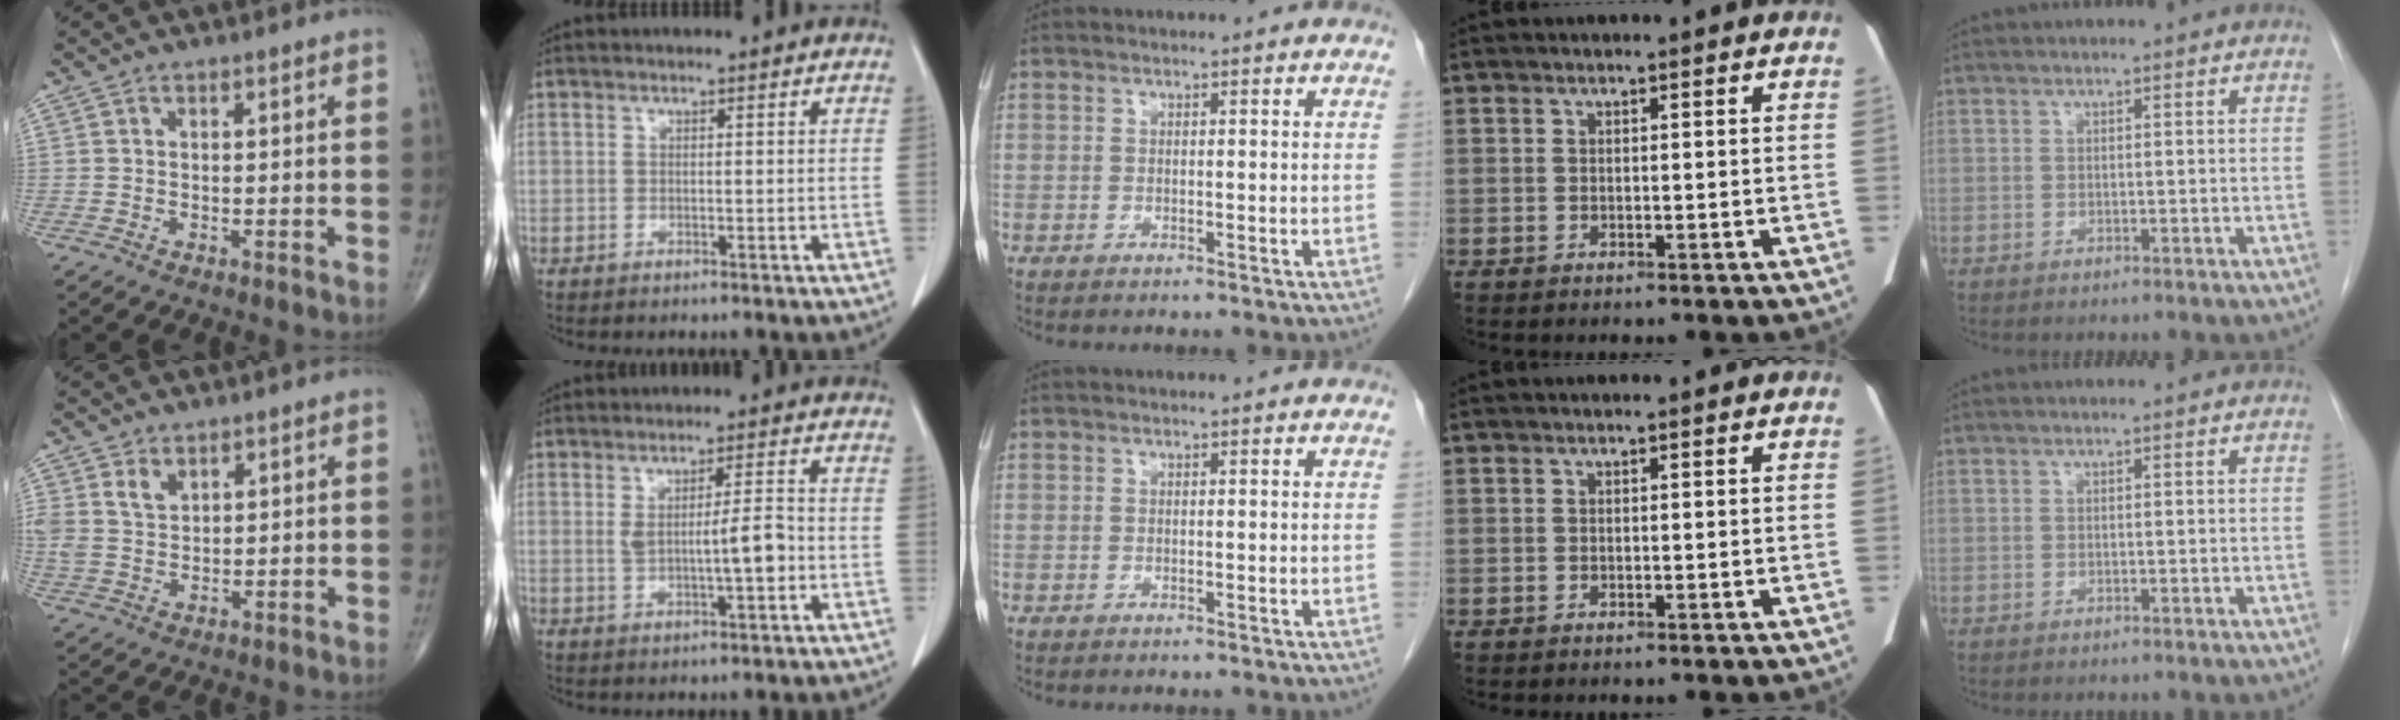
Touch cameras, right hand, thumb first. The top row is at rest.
{"thumb": {"total": 4.7, "force": [2.6, 3.0, 2.6], "torque": [-0.043, -0.011, 0.058]}, "index": {"total": 5.4, "force": [-0.4, 0.7, 5.4], "torque": [-0.091, 0.003, -0.002]}}